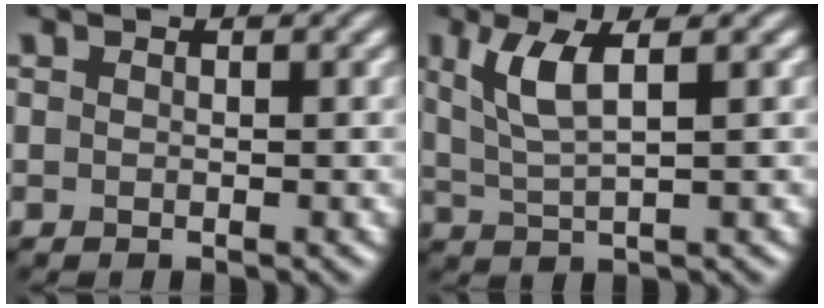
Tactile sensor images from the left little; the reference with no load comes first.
{"total": 4.0, "force": [1.5, 1.0, 3.6], "torque": [-0.079, -0.002, 0.034]}